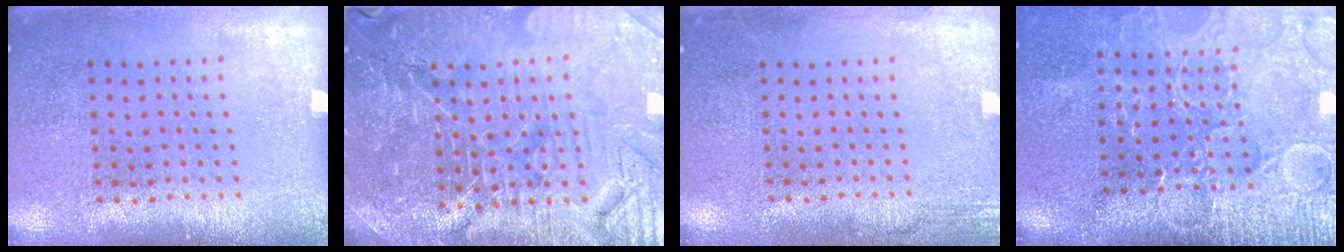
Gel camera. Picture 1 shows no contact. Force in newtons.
{"total": 5.7, "press": 5.3, "slide": 1.9}
{"total": 2.4, "press": 2.4, "slide": 0.3}
{"total": 4.3, "press": 3.8, "slide": 1.9}